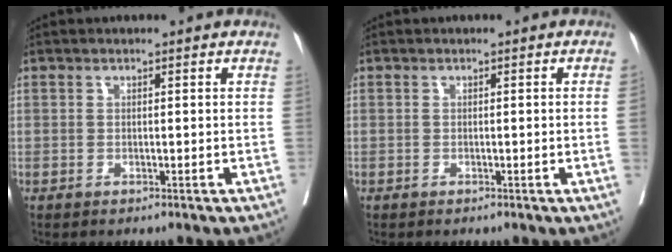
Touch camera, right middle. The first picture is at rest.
{"total": 0.7, "force": [-0.1, -0.3, 0.6], "torque": [-0.001, 0.002, 0.000]}